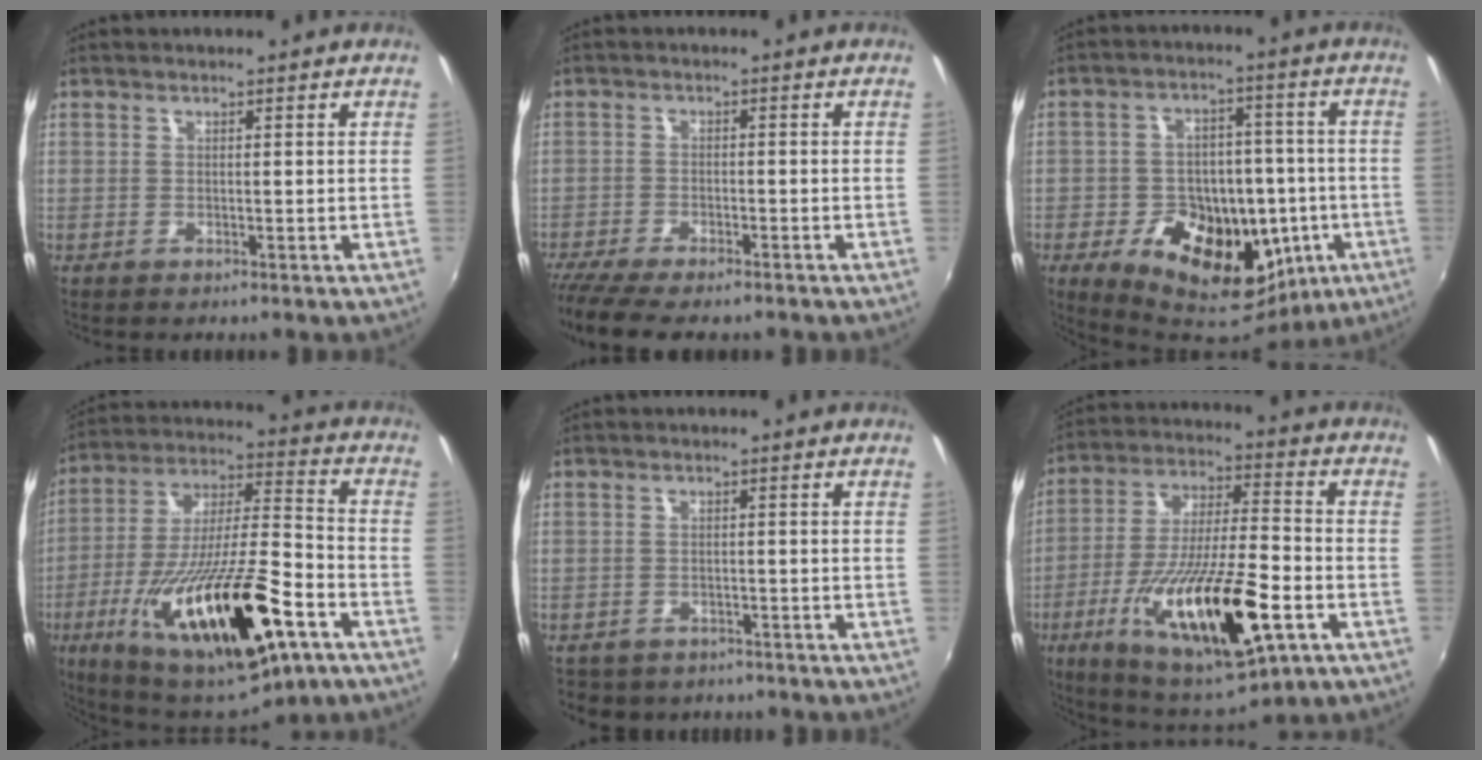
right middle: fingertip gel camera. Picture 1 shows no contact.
{"total": 9.8, "force": [-8.1, 1.8, 5.1], "torque": [-0.123, -0.045, -0.142]}
{"total": 21.3, "force": [-7.6, 13.9, 14.2], "torque": [-0.276, -0.002, -0.095]}
{"total": 28.9, "force": [-12.8, 8.2, 24.6], "torque": [-0.436, -0.052, -0.202]}
{"total": 4.4, "force": [-3.5, 2.4, 1.1], "torque": [-0.028, -0.010, -0.046]}
{"total": 23.9, "force": [-9.2, 6.8, 21.0], "torque": [-0.383, -0.041, -0.146]}